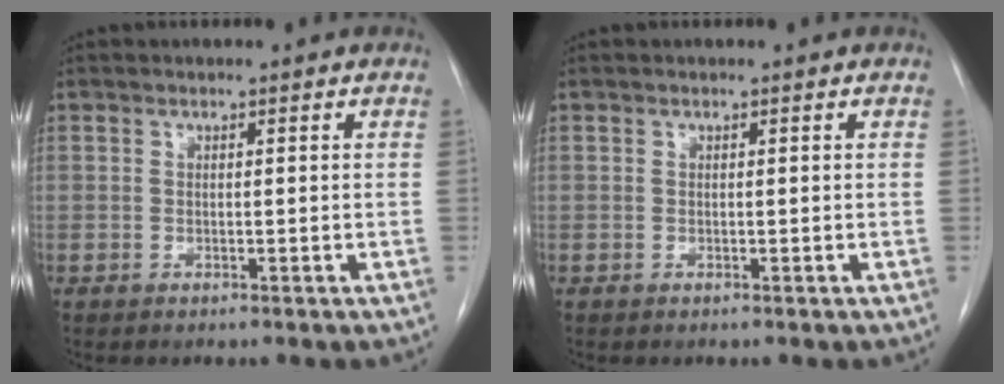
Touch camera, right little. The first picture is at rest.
{"total": 0.0}